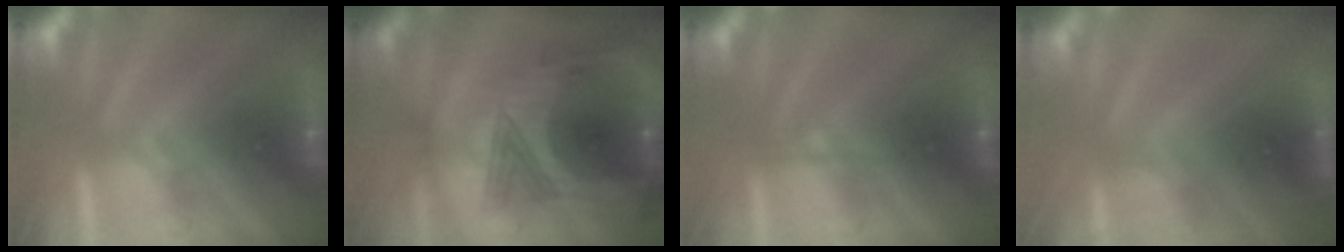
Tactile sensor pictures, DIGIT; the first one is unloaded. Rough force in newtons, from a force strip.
{"total": 7.4}
{"total": 2.3}
{"total": 3.7}